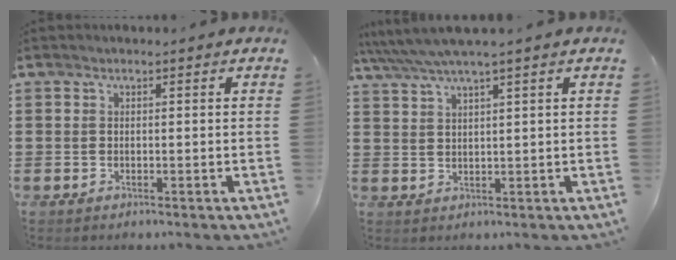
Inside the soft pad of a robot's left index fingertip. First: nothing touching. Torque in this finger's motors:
{"motor_torque": [1.07, -1.07, 0.45, 0.15]}